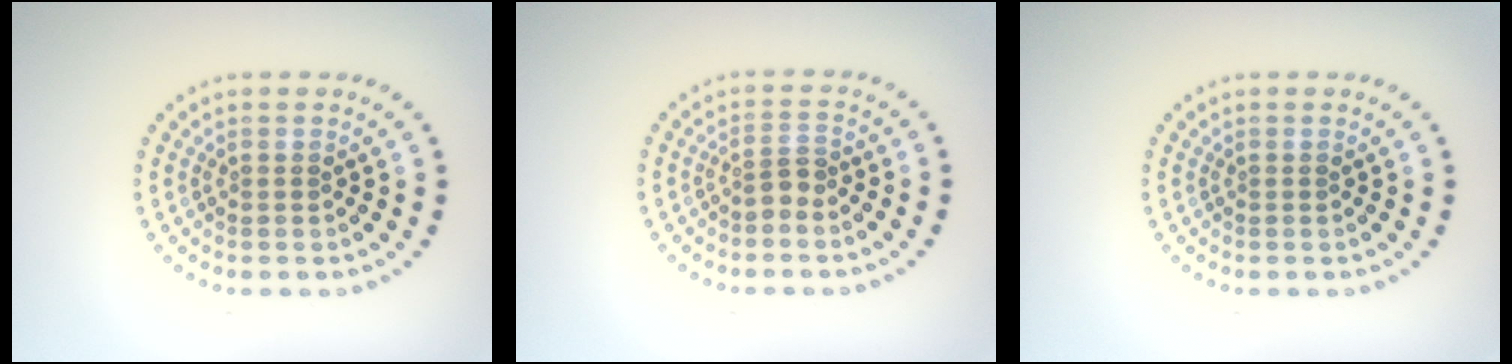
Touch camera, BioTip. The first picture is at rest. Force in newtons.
{"total": 1.6, "press": 1.3, "slide": 1.0}
{"total": 0.0}